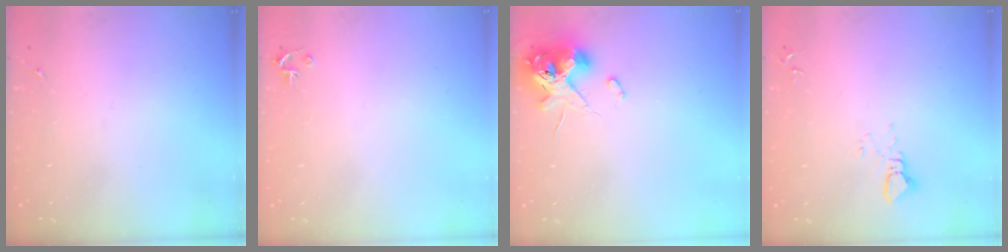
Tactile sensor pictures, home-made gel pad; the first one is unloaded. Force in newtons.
{"total": 3.5, "press": 3.5, "slide": 0.4}
{"total": 11.9, "press": 11.7, "slide": 2.1}
{"total": 2.5, "press": 2.5, "slide": 0.1}